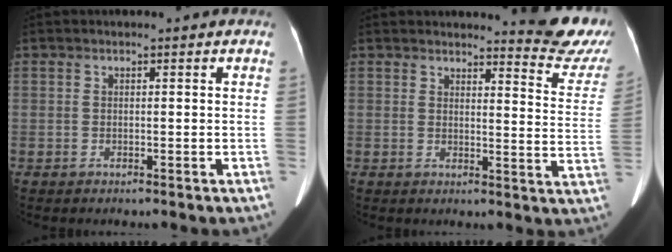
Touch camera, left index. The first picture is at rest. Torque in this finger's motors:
{"motor_torque": [-0.05, -0.45, 0.02, 0.00]}